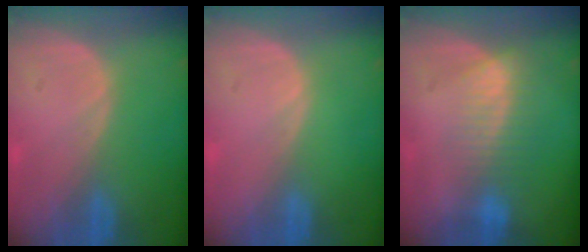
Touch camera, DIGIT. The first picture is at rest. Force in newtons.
{"total": 0.0}
{"total": 7.2, "press": 6.2, "slide": 3.8}